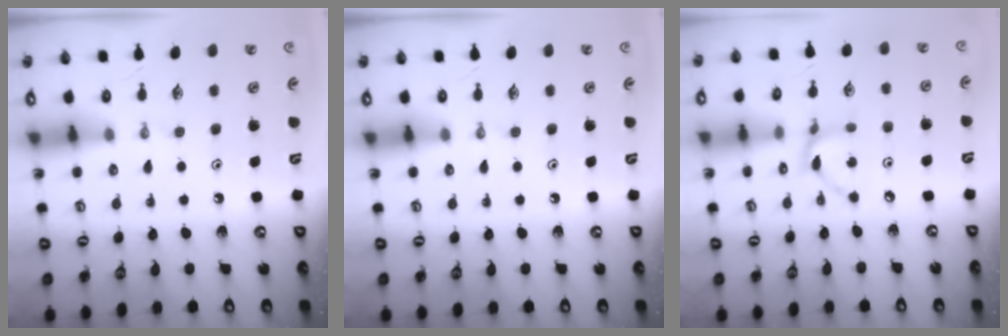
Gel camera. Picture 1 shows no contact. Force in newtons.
{"total": 0.0}
{"total": 5.9, "press": 5.9, "slide": 0.3}